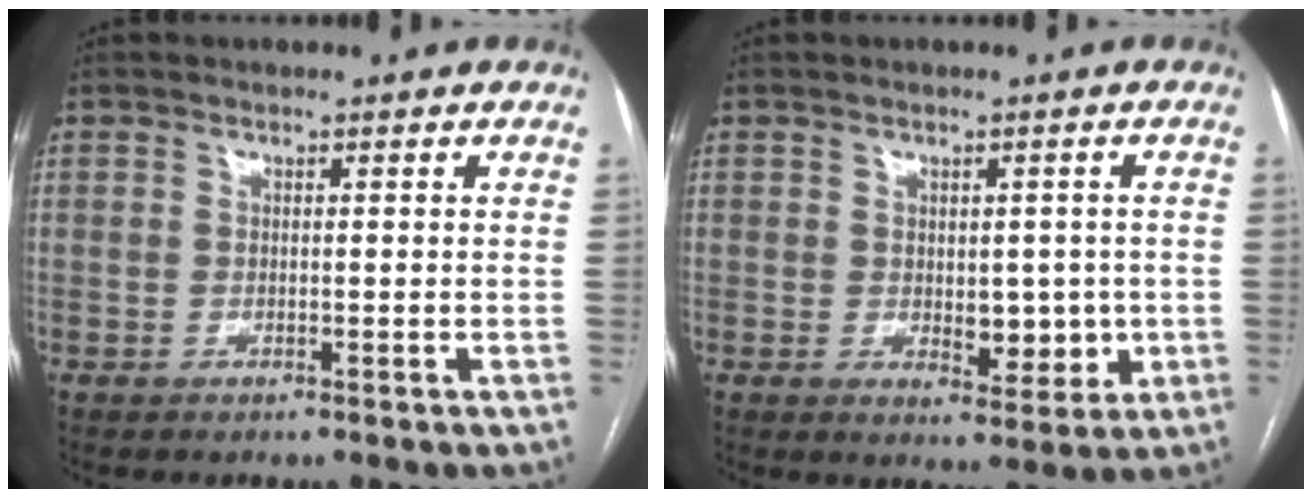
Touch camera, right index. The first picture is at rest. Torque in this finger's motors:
{"motor_torque": [0.04, 0.03, 0.03, 0.01]}